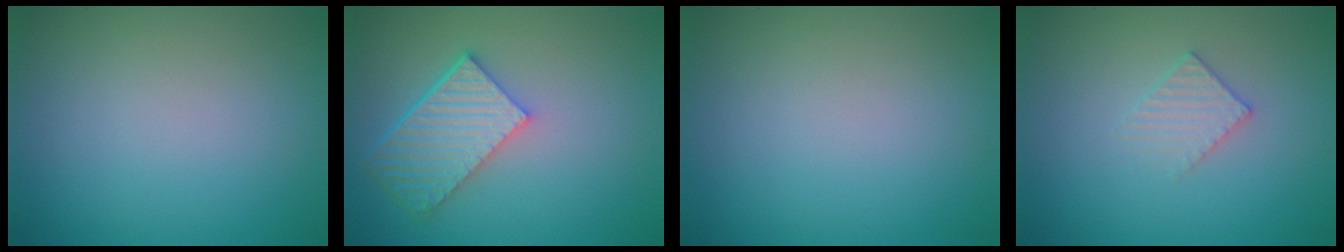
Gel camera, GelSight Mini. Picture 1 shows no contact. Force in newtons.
{"total": 5.8, "press": 4.5, "slide": 3.6}
{"total": 0.0}
{"total": 1.9, "press": 1.9, "slide": 0.2}